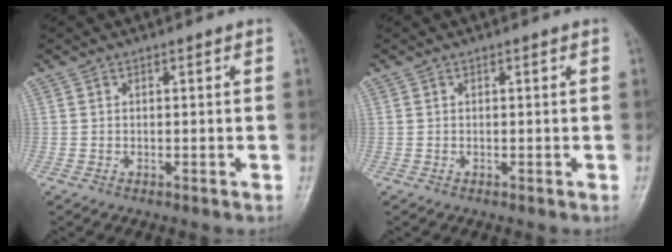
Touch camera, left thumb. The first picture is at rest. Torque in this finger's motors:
{"motor_torque": [0.00, 0.00, -0.08, -0.02, 0.00]}